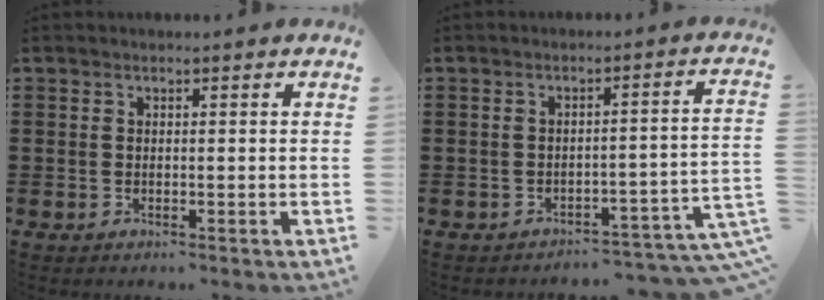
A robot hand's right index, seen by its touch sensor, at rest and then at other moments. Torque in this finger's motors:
{"motor_torque": [-0.60, 1.23, 0.24, 0.01]}